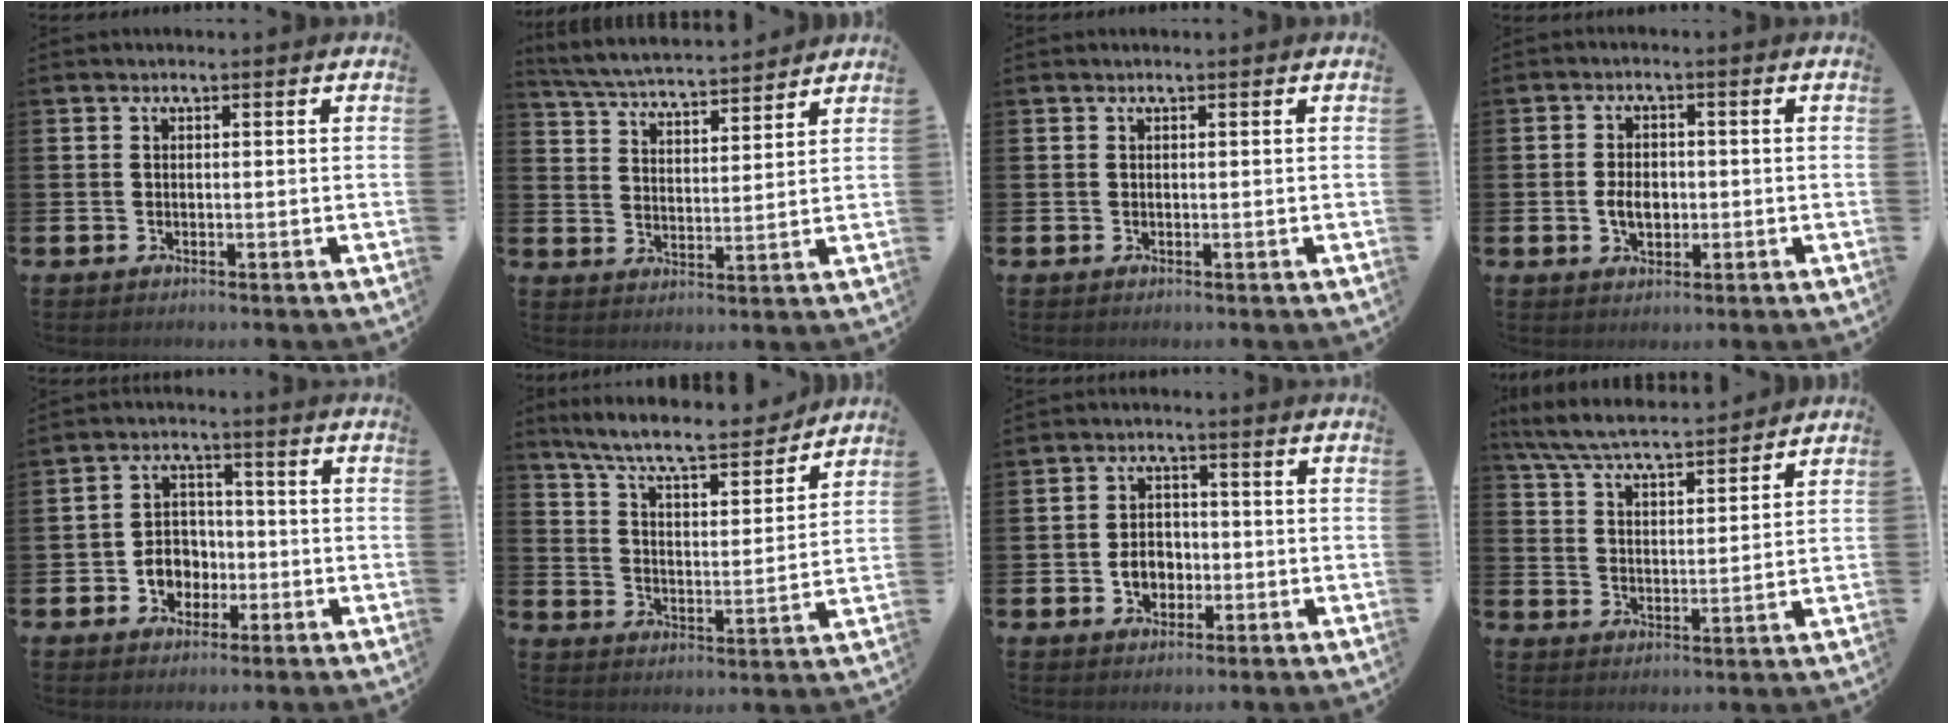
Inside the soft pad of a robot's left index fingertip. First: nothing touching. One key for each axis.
{"total": 5.1, "fx": 5.1, "fy": 0.4, "fz": 0.8, "tx": -0.037, "ty": -0.038, "tz": 0.087}
{"total": 0.0}
{"total": 3.6, "fx": -0.4, "fy": 2.5, "fz": 2.7, "tx": -0.029, "ty": -0.002, "tz": -0.014}
{"total": 4.4, "fx": -1.2, "fy": 3.9, "fz": 1.5, "tx": -0.024, "ty": 0.000, "tz": -0.030}
{"total": 8.4, "fx": 7.6, "fy": 1.3, "fz": 3.3, "tx": -0.090, "ty": -0.055, "tz": 0.129}
{"total": 3.9, "fx": -1.0, "fy": 3.1, "fz": 2.1, "tx": -0.023, "ty": -0.004, "tz": -0.027}
{"total": 6.7, "fx": 6.4, "fy": 0.6, "fz": 1.9, "tx": -0.062, "ty": -0.036, "tz": 0.112}